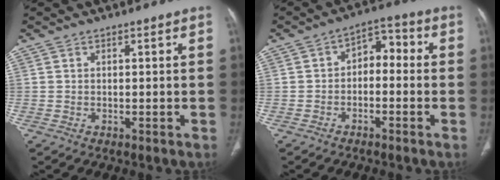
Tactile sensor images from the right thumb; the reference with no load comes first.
{"total": 6.0, "force": [-0.9, 4.0, 4.5], "torque": [-0.047, 0.039, -0.028]}